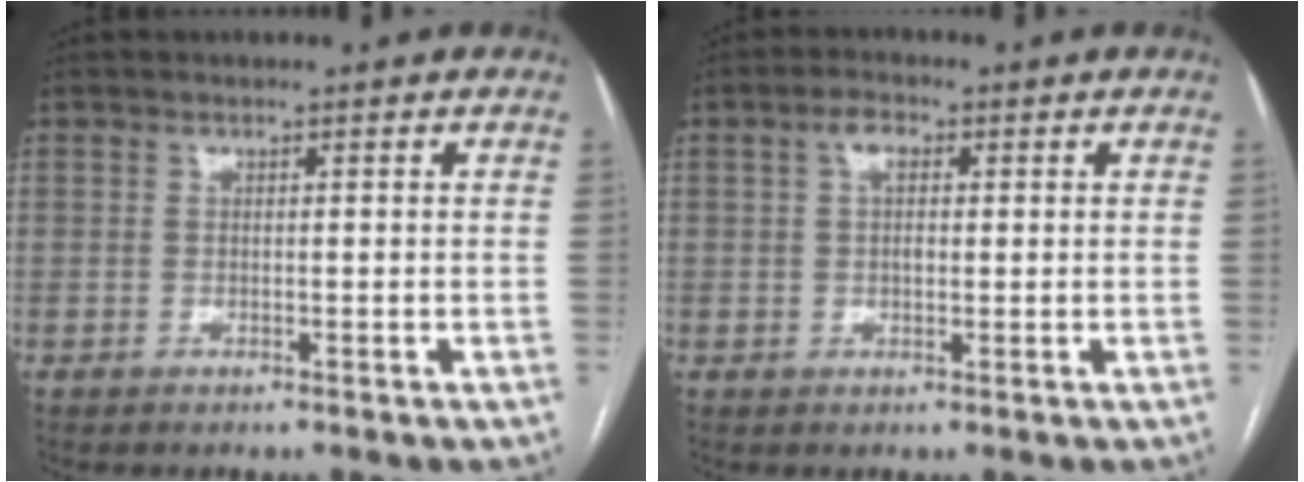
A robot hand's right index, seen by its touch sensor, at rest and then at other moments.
{"total": 3.1, "force": [0.9, 1.8, 2.4], "torque": [-0.047, 0.014, 0.015]}